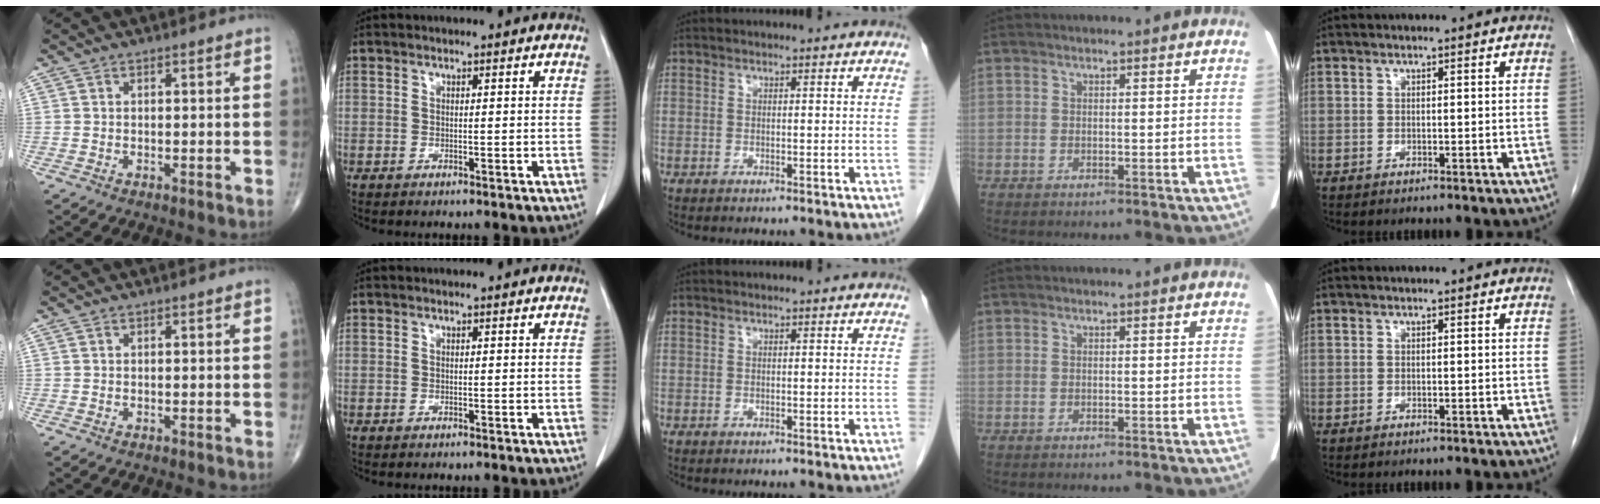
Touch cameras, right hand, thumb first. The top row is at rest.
{}